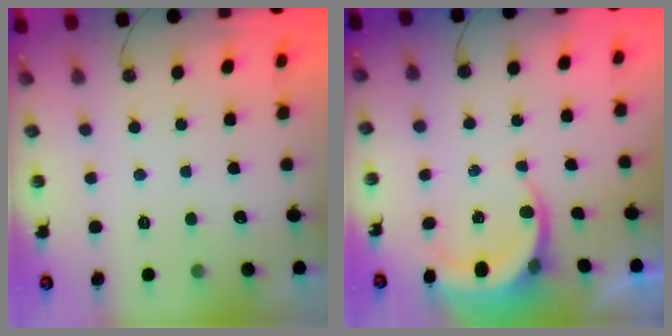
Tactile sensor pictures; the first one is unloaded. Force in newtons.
{"total": 4.9, "press": 4.9, "slide": 0.1}